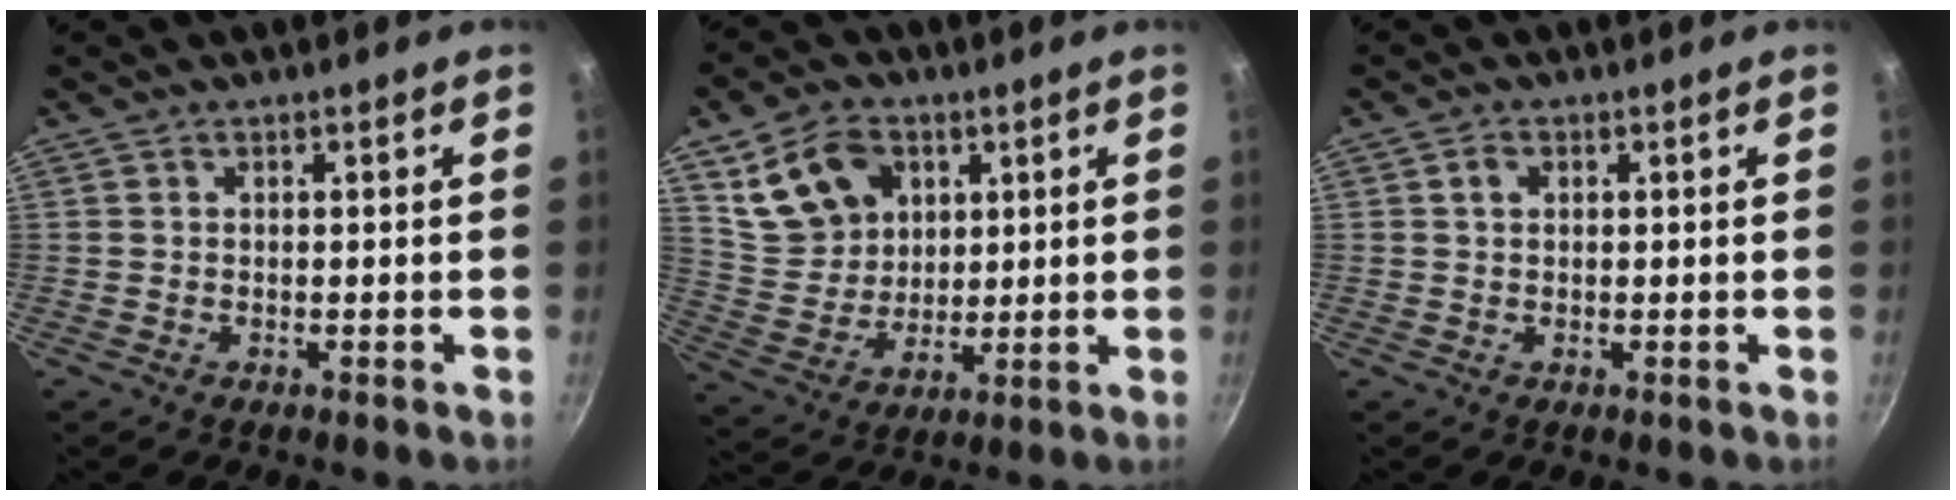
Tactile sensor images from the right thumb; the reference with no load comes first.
{"total": 13.9, "force": [5.4, 10.6, 7.2], "torque": [-0.108, -0.015, 0.112]}
{"total": 1.7, "force": [0.5, 1.3, 1.0], "torque": [-0.014, 0.004, 0.008]}